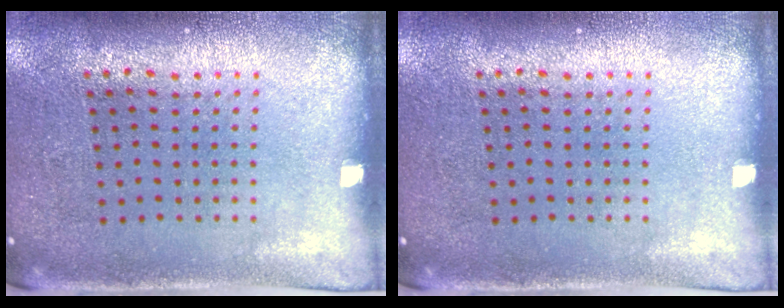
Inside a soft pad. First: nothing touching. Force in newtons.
{"total": 0.0}